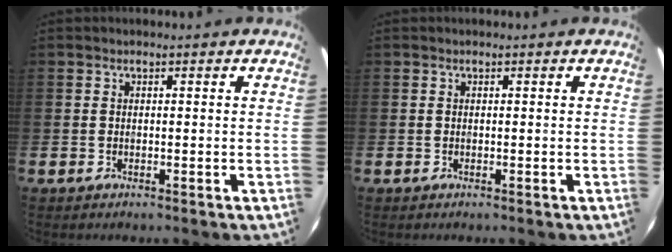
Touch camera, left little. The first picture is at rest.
{"total": 0.0}